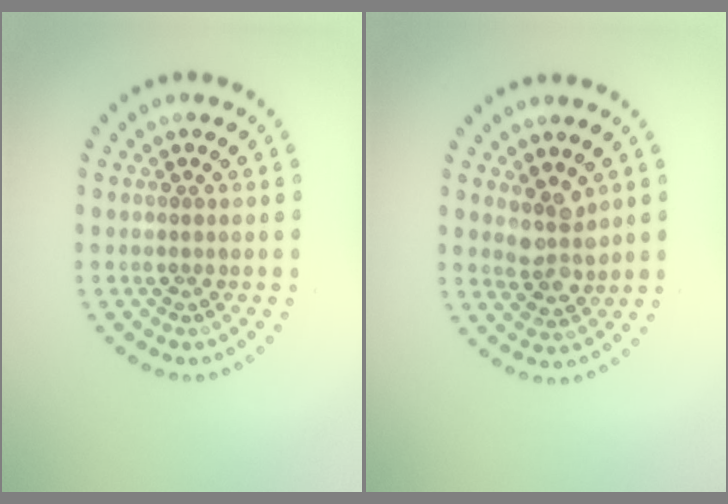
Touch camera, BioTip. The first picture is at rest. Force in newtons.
{"total": 3.0, "press": 2.6, "slide": 1.4}